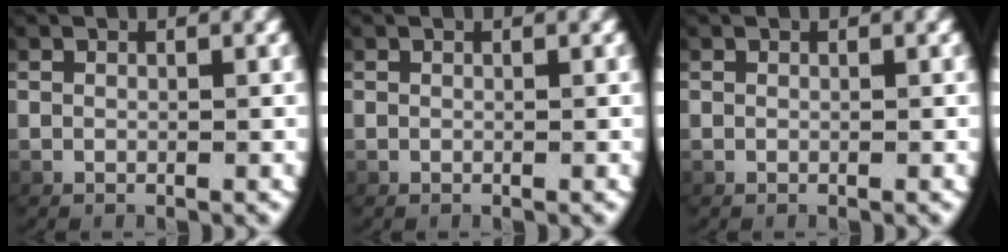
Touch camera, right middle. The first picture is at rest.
{"total": 0.0}
{"total": 0.0}